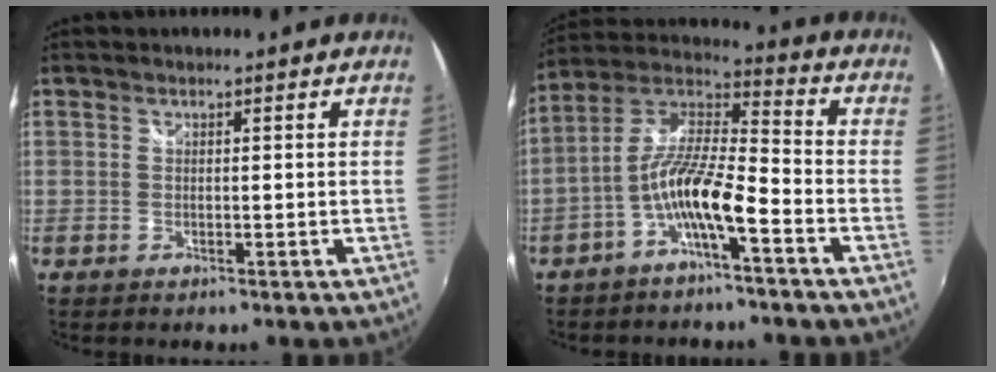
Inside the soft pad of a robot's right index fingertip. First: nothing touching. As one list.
[{"total": 10.7, "force": [-5.1, 2.0, 9.3], "torque": [-0.194, 0.009, -0.097]}]